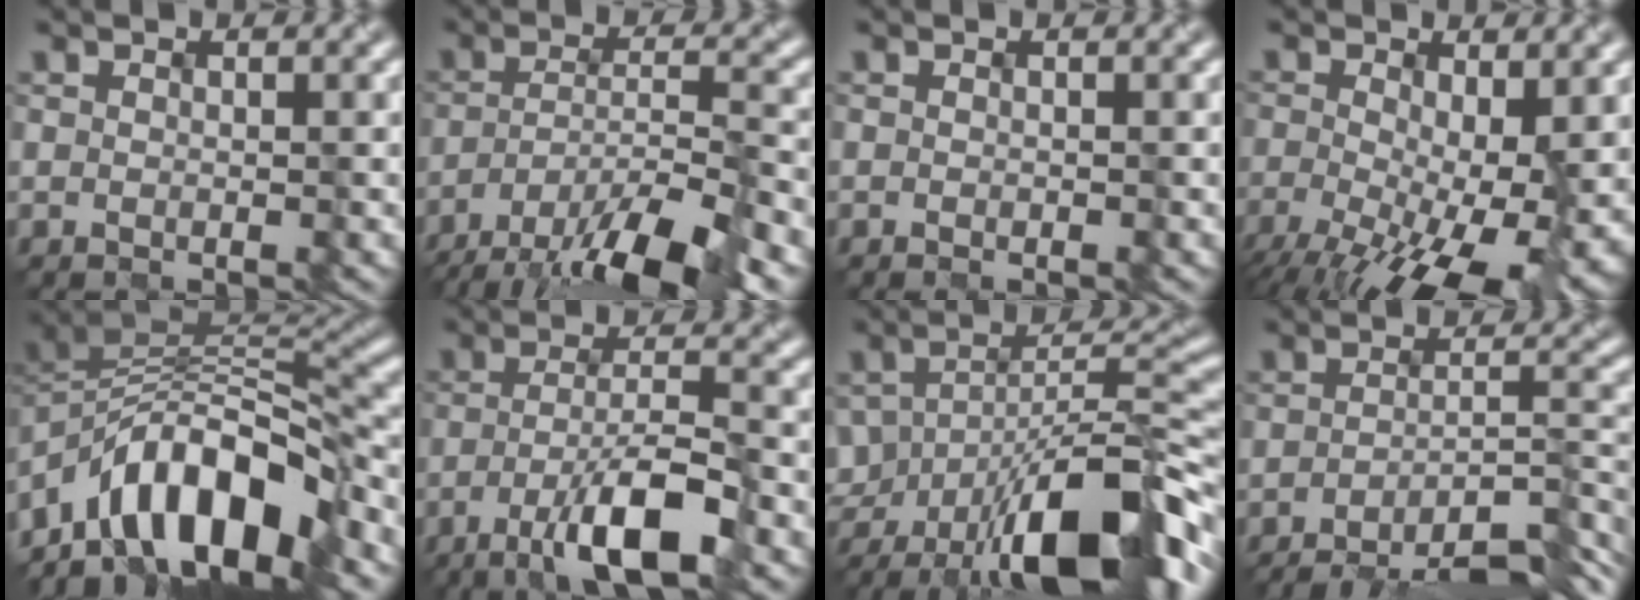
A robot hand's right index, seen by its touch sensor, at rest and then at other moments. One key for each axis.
{"total": 10.6, "fx": -7.0, "fy": 2.3, "fz": 7.6, "tx": -0.123, "ty": -0.001, "tz": -0.120}
{"total": 0.0}
{"total": 13.1, "fx": -4.3, "fy": 6.2, "fz": 10.8, "tx": -0.180, "ty": -0.030, "tz": -0.061}
{"total": 11.1, "fx": -6.7, "fy": 4.9, "fz": 7.3, "tx": -0.102, "ty": 0.012, "tz": -0.122}
{"total": 6.9, "fx": -3.3, "fy": 1.5, "fz": 5.8, "tx": -0.098, "ty": 0.004, "tz": -0.060}
{"total": 12.8, "fx": -6.5, "fy": 4.9, "fz": 9.9, "tx": -0.149, "ty": -0.005, "tz": -0.104}
{"total": 10.5, "fx": -7.8, "fy": 2.1, "fz": 6.8, "tx": -0.091, "ty": 0.004, "tz": -0.106}